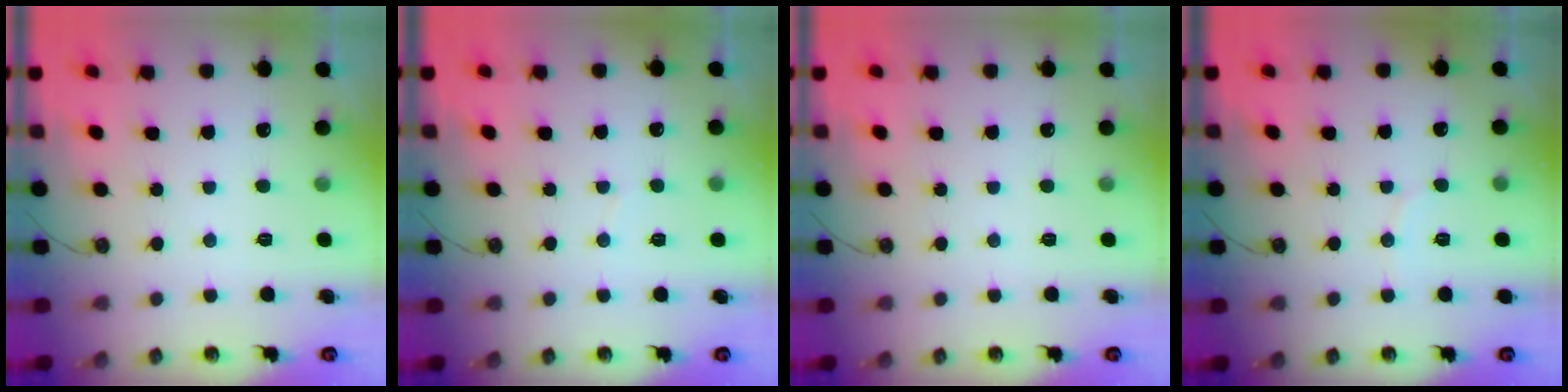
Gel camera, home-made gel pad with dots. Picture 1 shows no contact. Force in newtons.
{"total": 2.3, "press": 2.3, "slide": 0.2}
{"total": 0.0}
{"total": 2.9, "press": 2.9, "slide": 0.3}